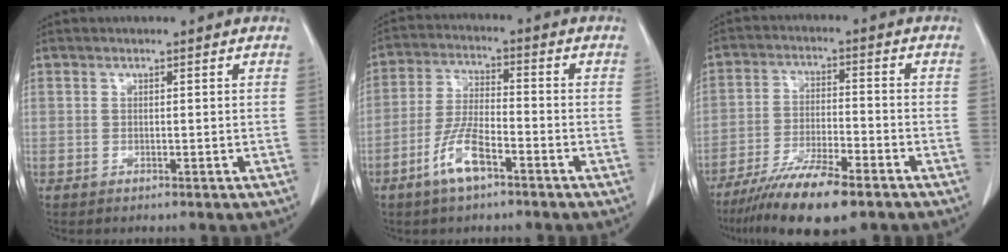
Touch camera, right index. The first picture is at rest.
{"total": 7.6, "force": [-4.4, 1.9, 6.0], "torque": [-0.125, -0.002, -0.085]}
{"total": 11.9, "force": [-8.6, 2.0, 8.0], "torque": [-0.139, -0.024, -0.149]}